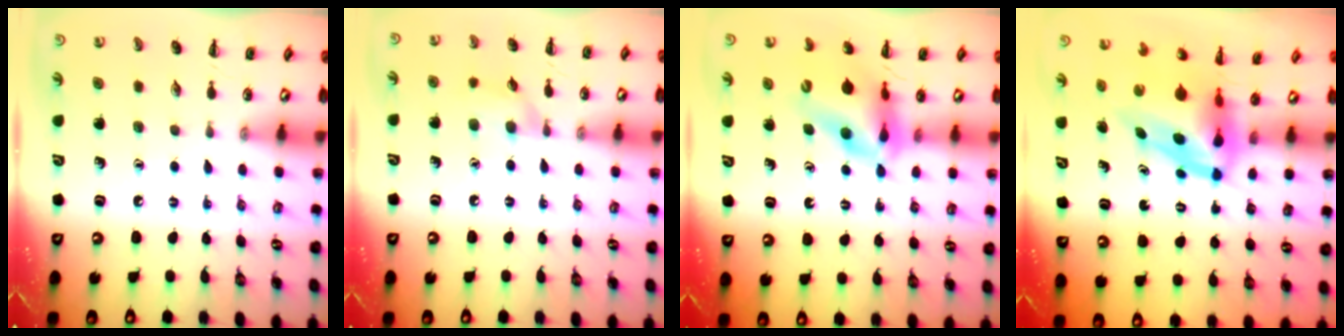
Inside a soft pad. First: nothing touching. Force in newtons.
{"total": 8.1, "press": 7.9, "slide": 1.7}
{"total": 11.8, "press": 11.1, "slide": 3.9}
{"total": 6.9, "press": 6.7, "slide": 1.7}